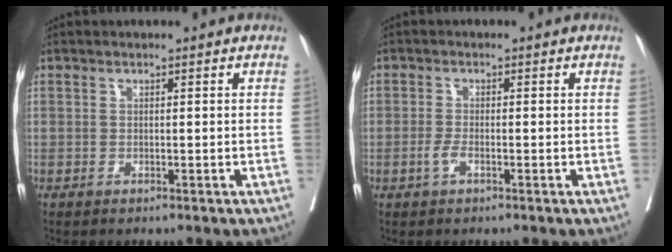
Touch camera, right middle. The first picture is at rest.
{"total": 1.7, "force": [-0.8, 0.6, 1.4], "torque": [-0.030, 0.000, -0.016]}